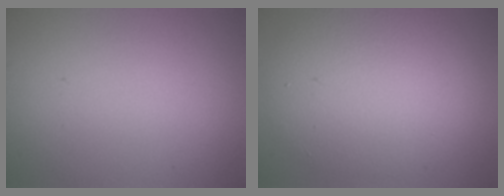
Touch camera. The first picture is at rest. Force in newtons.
{"total": 7.8, "press": 7.8, "slide": 0.5}